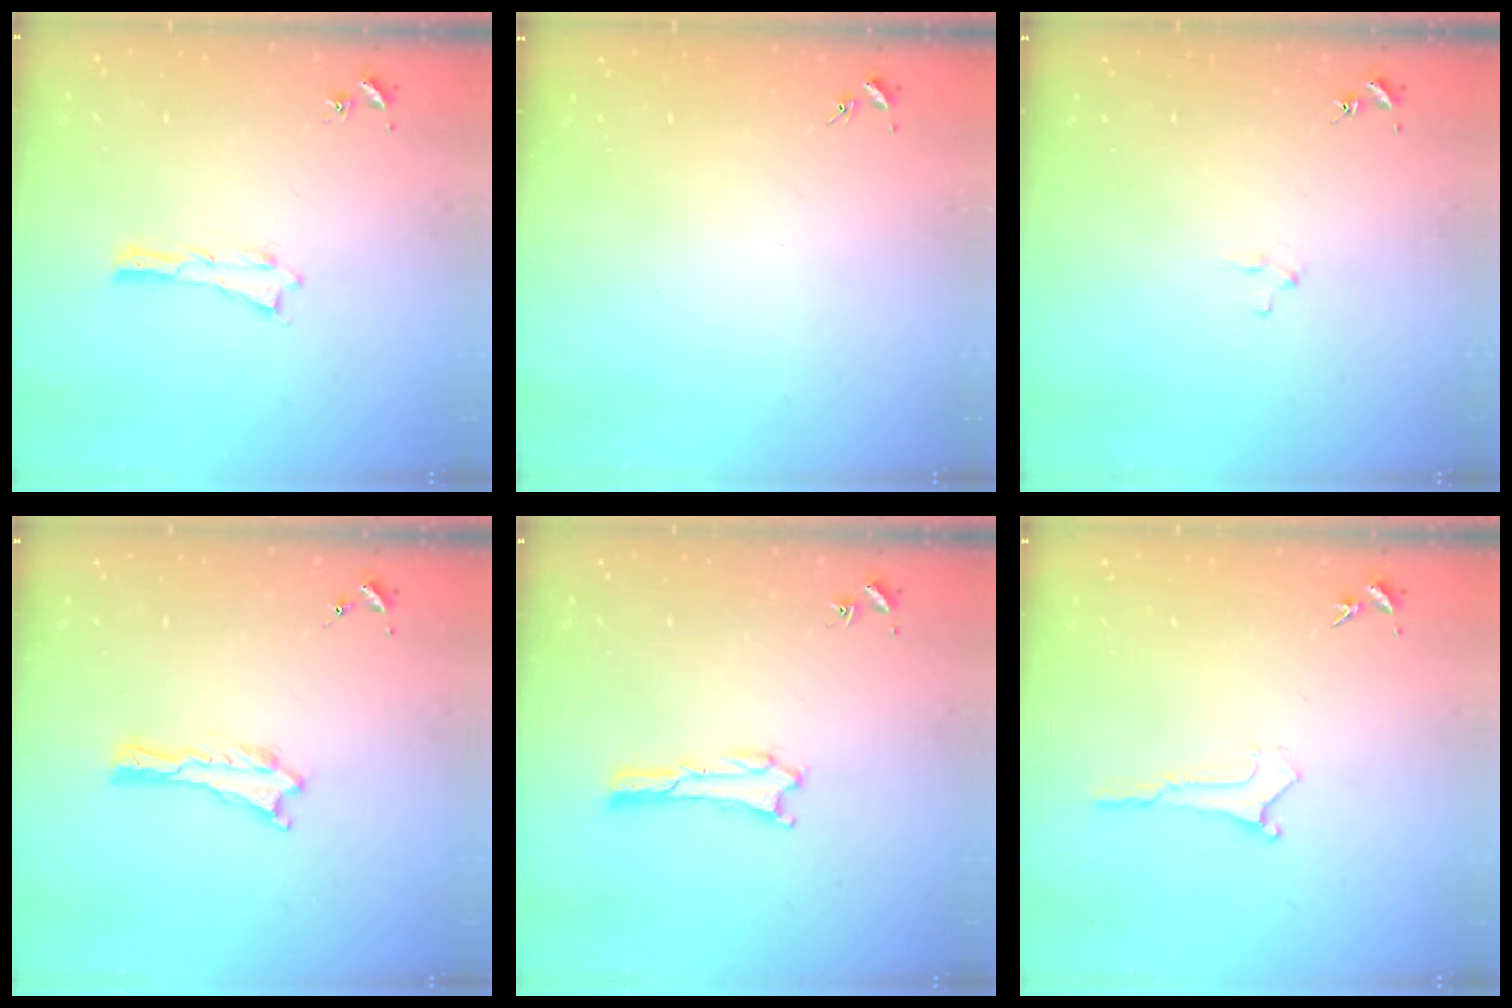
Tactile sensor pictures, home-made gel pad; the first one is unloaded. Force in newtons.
{"total": 0.0}
{"total": 1.9, "press": 1.9, "slide": 0.2}
{"total": 0.0}
{"total": 0.8, "press": 0.8, "slide": 0.2}
{"total": 0.0}